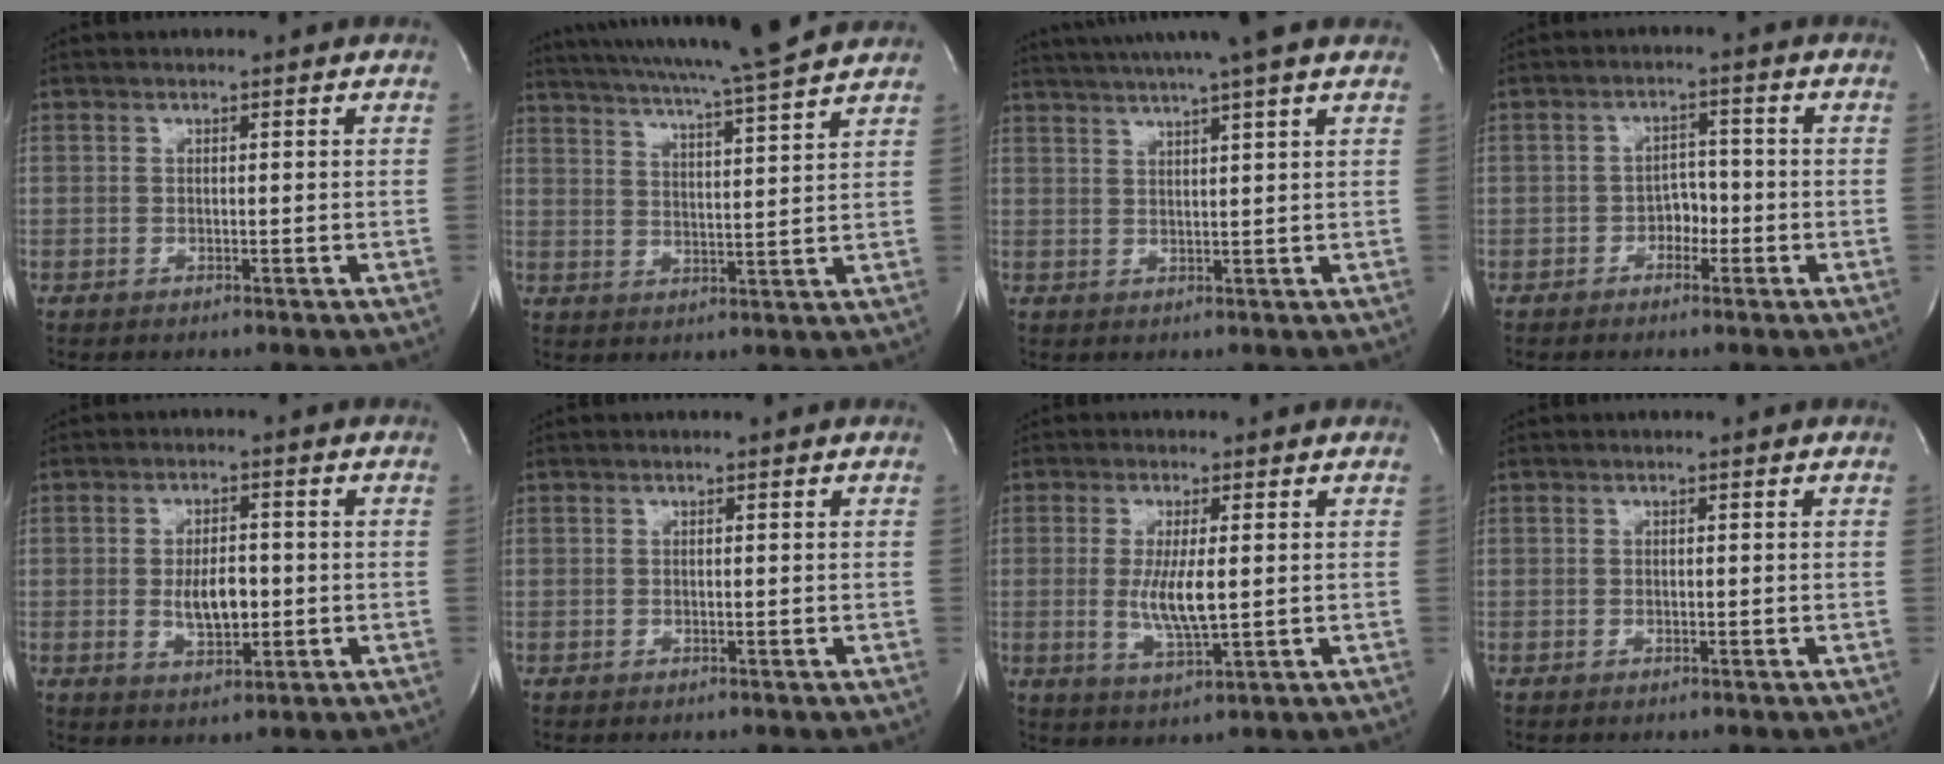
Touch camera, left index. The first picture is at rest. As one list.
[{"total": 17.6, "force": [15.6, -0.7, 8.1], "torque": [-0.144, -0.003, 0.221]}, {"total": 12.1, "force": [10.1, -0.9, 6.6], "torque": [-0.115, 0.021, 0.134]}, {"total": 3.1, "force": [-1.5, 1.9, 1.8], "torque": [-0.020, 0.007, -0.029]}, {"total": 5.7, "force": [-0.8, 2.5, 5.1], "torque": [-0.085, -0.004, -0.008]}, {"total": 0.0}, {"total": 6.0, "force": [-0.1, 1.0, 5.9], "torque": [-0.120, -0.017, 0.000]}, {"total": 0.0}]